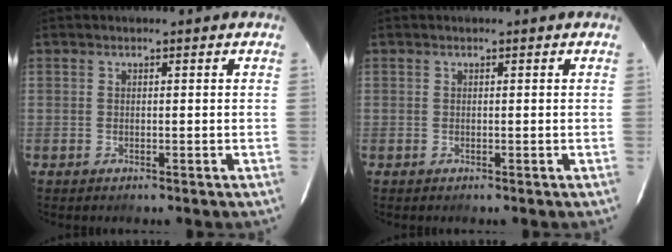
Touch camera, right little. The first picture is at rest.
{"total": 0.0}